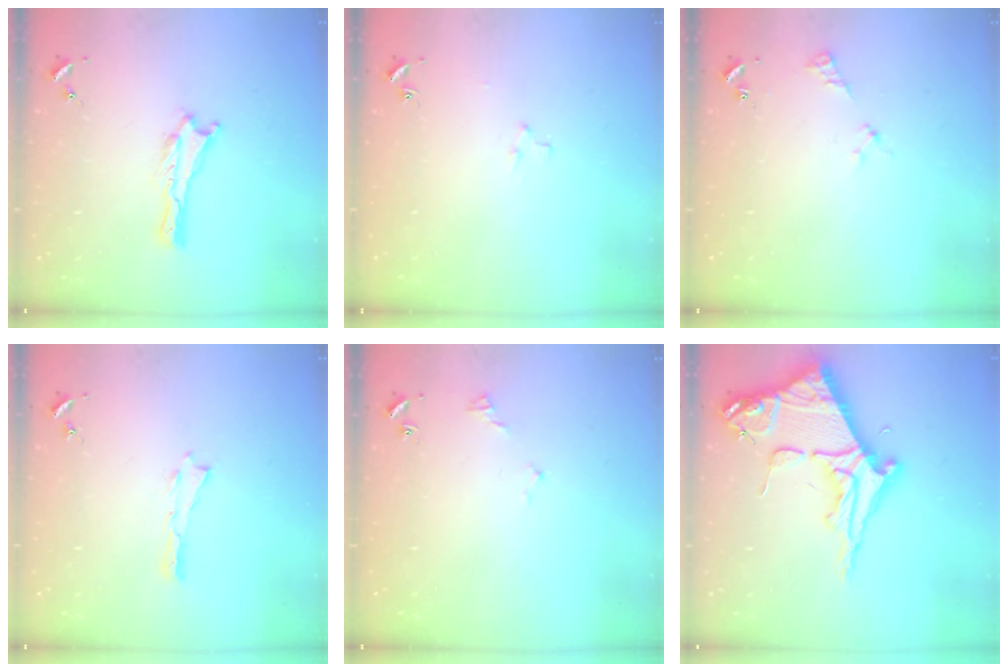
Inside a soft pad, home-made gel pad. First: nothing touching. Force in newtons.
{"total": 2.2, "press": 2.2, "slide": 0.2}
{"total": 2.5, "press": 2.5, "slide": 0.3}
{"total": 0.0}
{"total": 2.9, "press": 2.9, "slide": 0.3}
{"total": 10.2, "press": 10.2, "slide": 1.1}